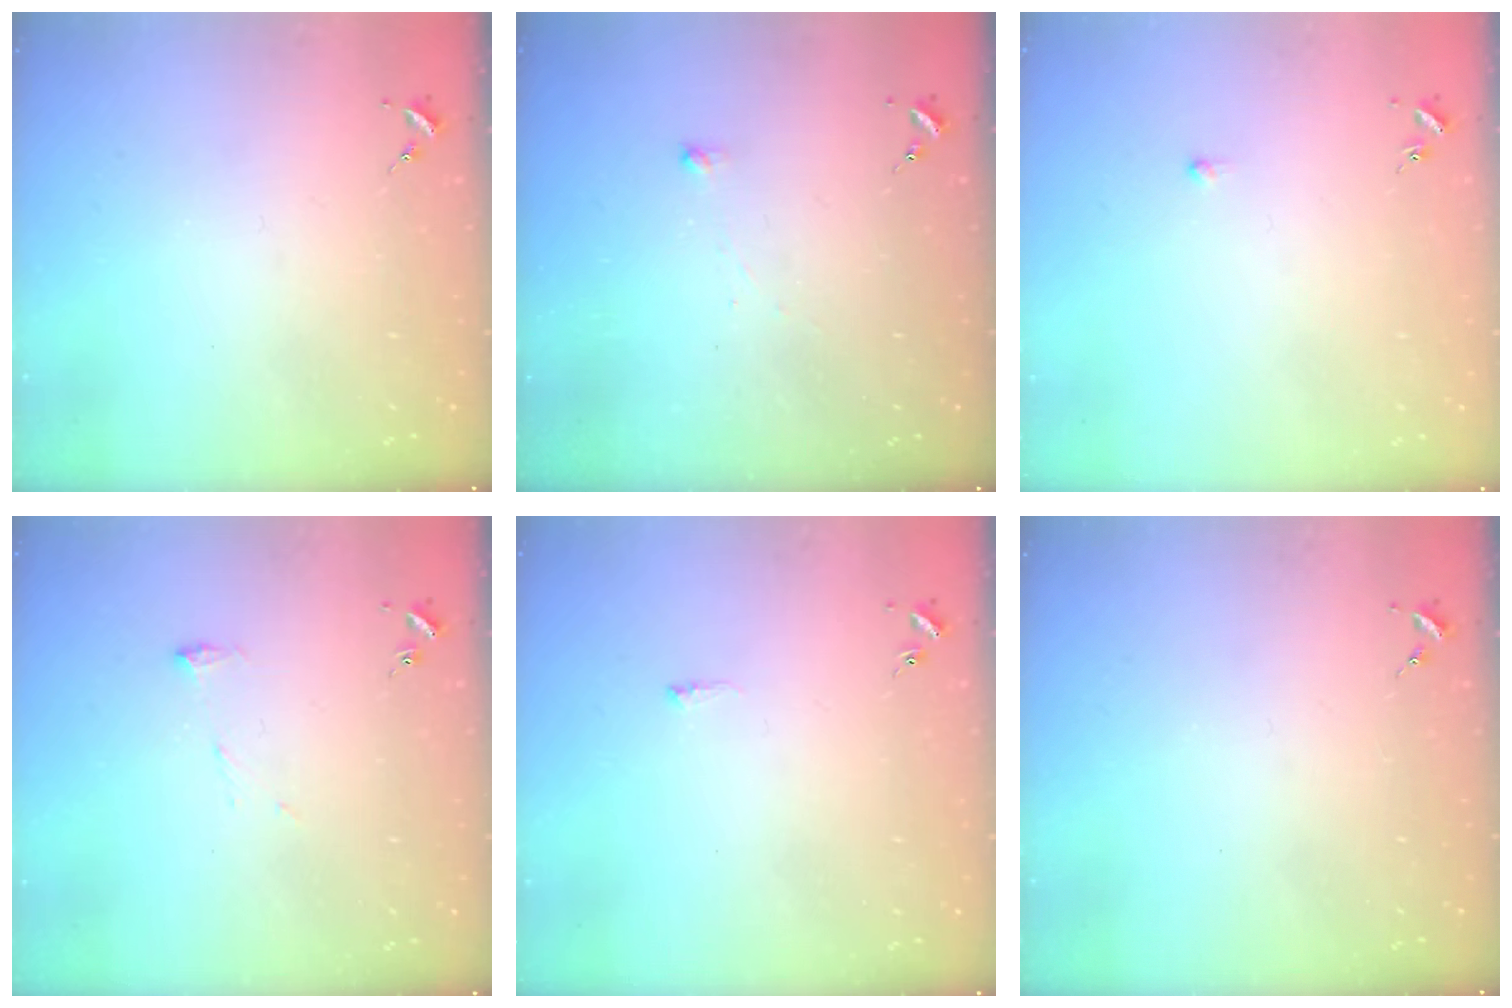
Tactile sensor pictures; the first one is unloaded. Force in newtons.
{"total": 2.5, "press": 2.5, "slide": 0.2}
{"total": 2.9, "press": 2.8, "slide": 0.6}
{"total": 7.1, "press": 7.0, "slide": 0.4}
{"total": 3.5, "press": 3.4, "slide": 0.5}
{"total": 0.0}